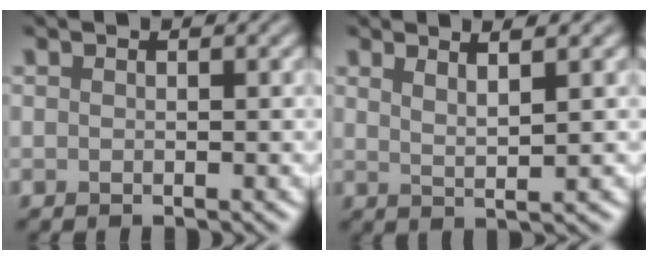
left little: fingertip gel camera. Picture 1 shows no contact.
{"total": 3.1, "force": [1.9, 0.6, 2.4], "torque": [-0.037, 0.006, 0.024]}